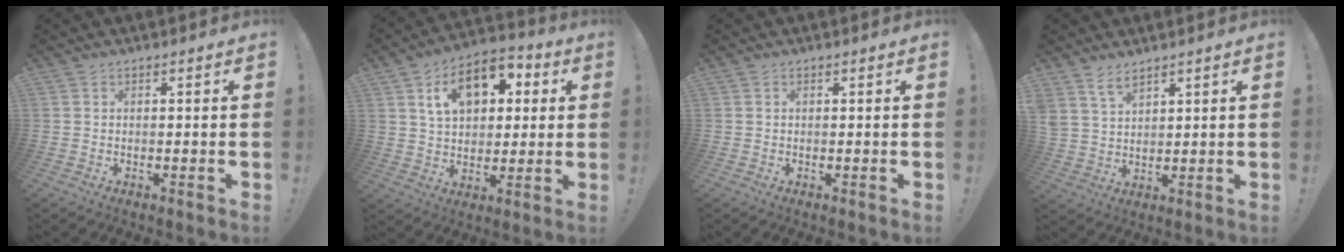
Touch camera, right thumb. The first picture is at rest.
{"total": 15.0, "force": [5.8, 10.1, 9.5], "torque": [-0.148, -0.013, 0.107]}
{"total": 0.0}
{"total": 5.3, "force": [4.4, 2.4, 1.8], "torque": [-0.034, -0.028, 0.083]}